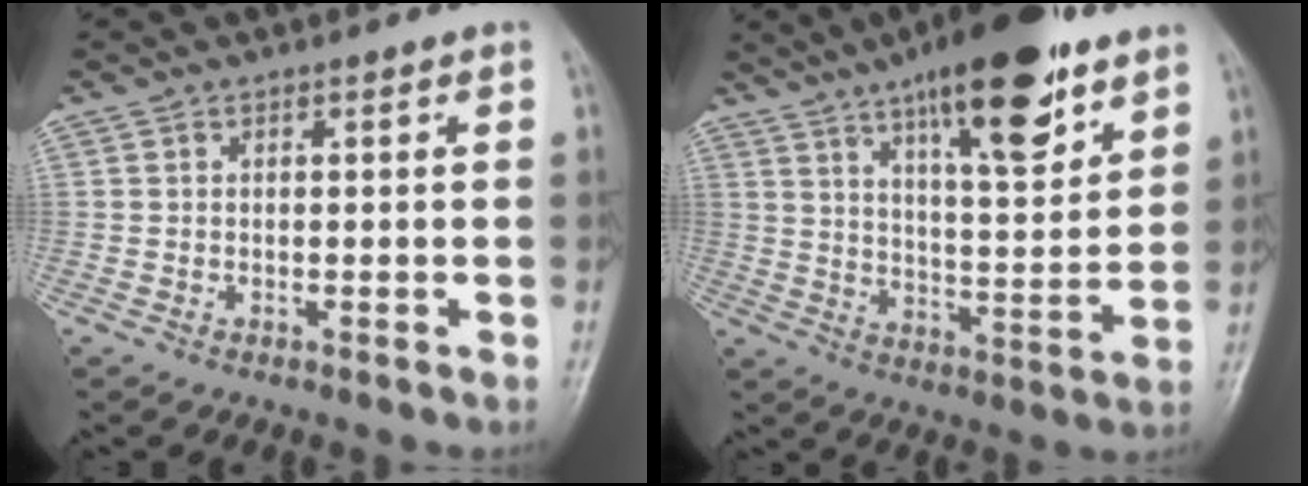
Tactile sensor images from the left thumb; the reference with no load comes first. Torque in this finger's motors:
{"motor_torque": [1.53, 0.89, 1.59, -1.18, 0.18]}